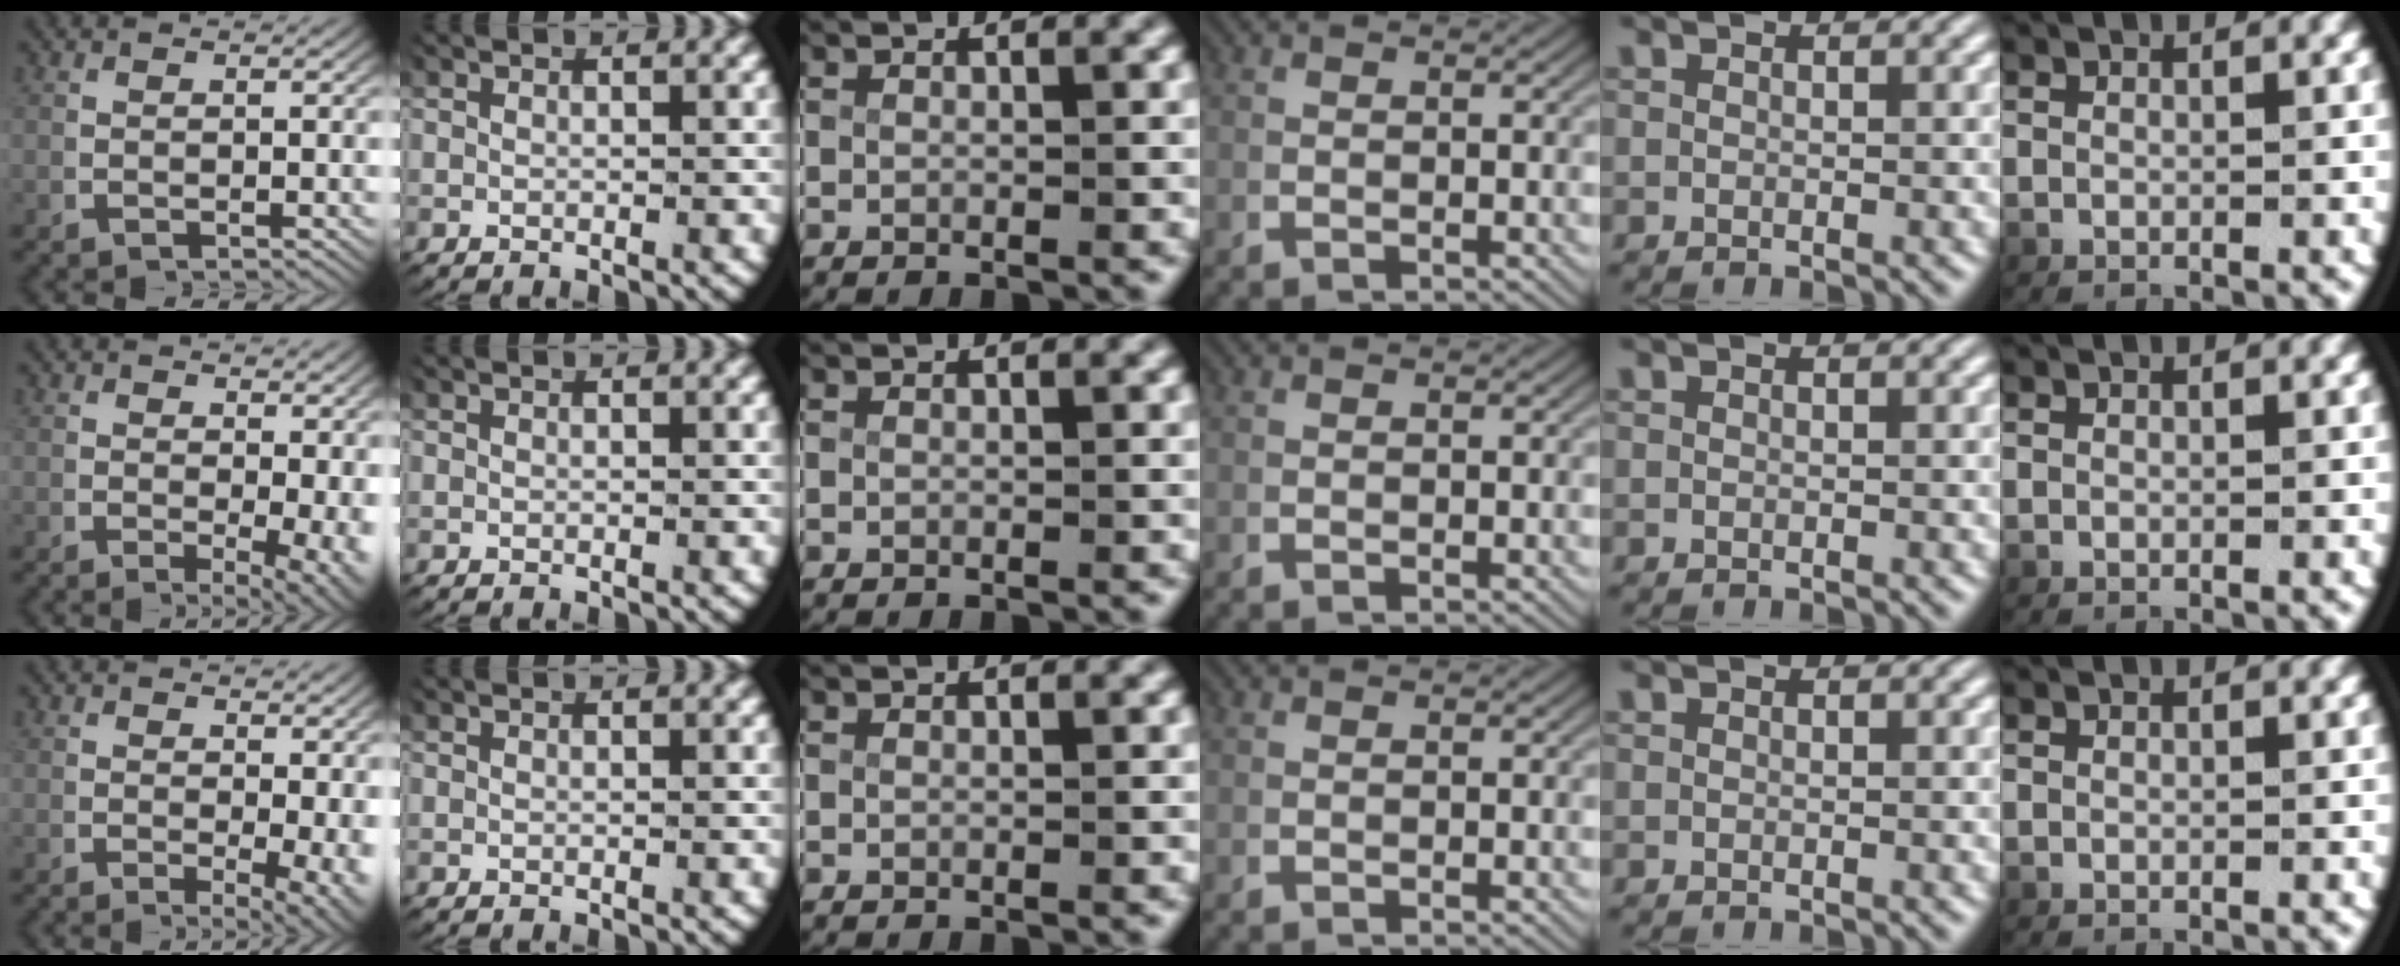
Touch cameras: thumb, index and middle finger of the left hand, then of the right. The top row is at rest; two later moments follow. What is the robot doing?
{"motion": "lift_and_place", "object": "map"}